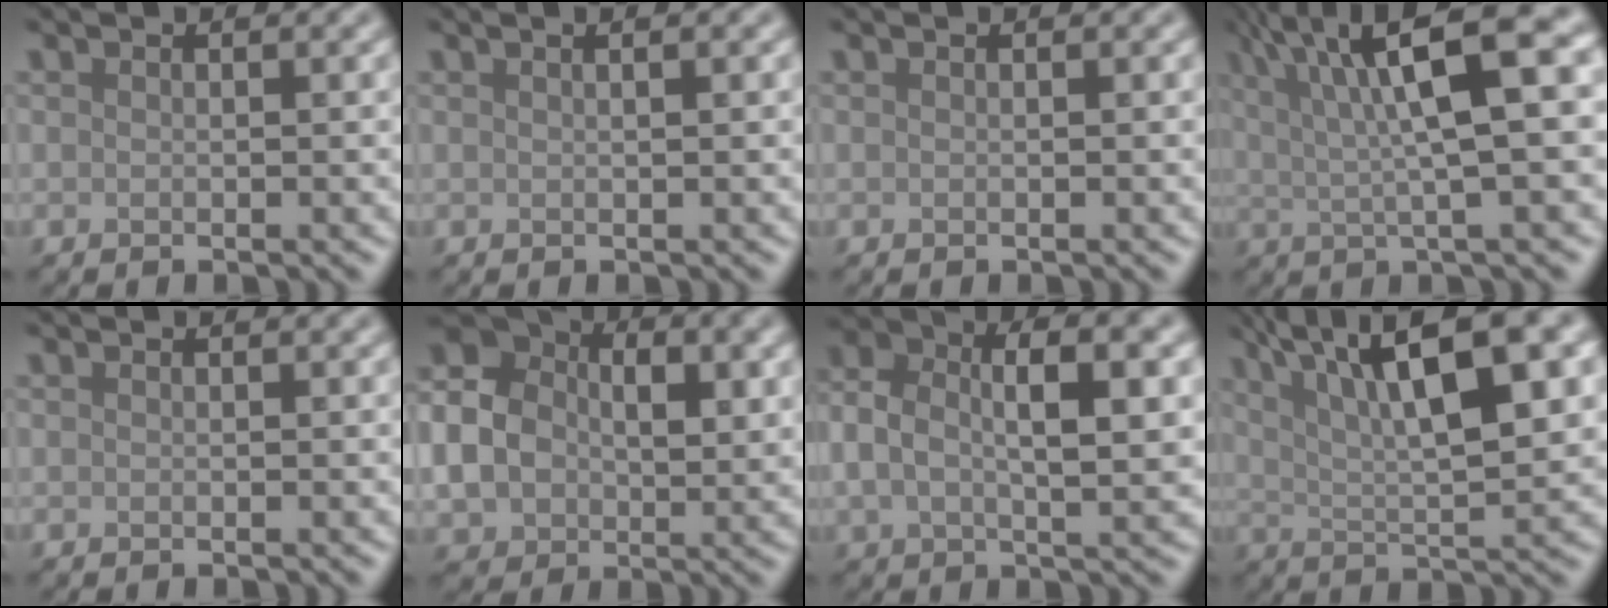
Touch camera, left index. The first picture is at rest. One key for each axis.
{"total": 1.7, "fx": 0.9, "fy": 0.7, "fz": 1.3, "tx": -0.007, "ty": -0.002, "tz": 0.002}
{"total": 0.0}
{"total": 10.1, "fx": 3.6, "fy": 2.4, "fz": 9.2, "tx": -0.139, "ty": 0.023, "tz": 0.056}
{"total": 0.0}
{"total": 9.2, "fx": 0.6, "fy": 7.1, "fz": 5.9, "tx": -0.130, "ty": 0.004, "tz": 0.006}
{"total": 7.8, "fx": 0.7, "fy": 3.7, "fz": 6.8, "tx": -0.129, "ty": 0.010, "tz": 0.005}
{"total": 11.0, "fx": 4.9, "fy": 2.9, "fz": 9.4, "tx": -0.150, "ty": 0.014, "tz": 0.081}